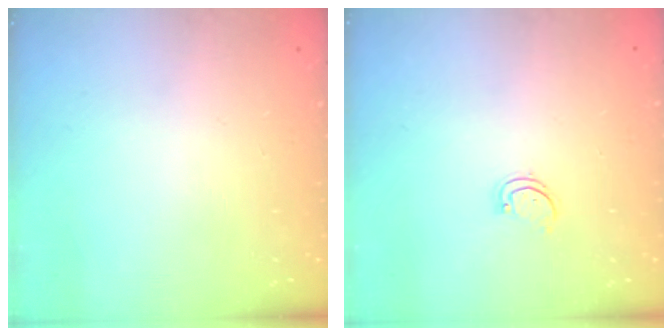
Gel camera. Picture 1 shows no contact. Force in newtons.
{"total": 1.7, "press": 1.7, "slide": 0.3}